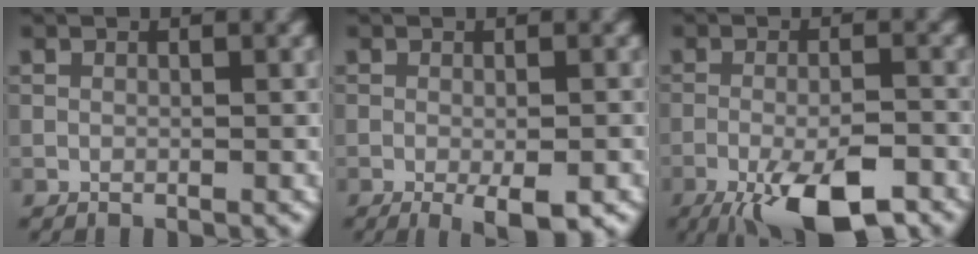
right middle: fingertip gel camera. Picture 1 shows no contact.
{"total": 3.4, "force": [-1.6, 0.7, 3.0], "torque": [-0.049, -0.007, -0.021]}
{"total": 9.3, "force": [-5.5, 2.8, 7.0], "torque": [-0.120, -0.011, -0.096]}